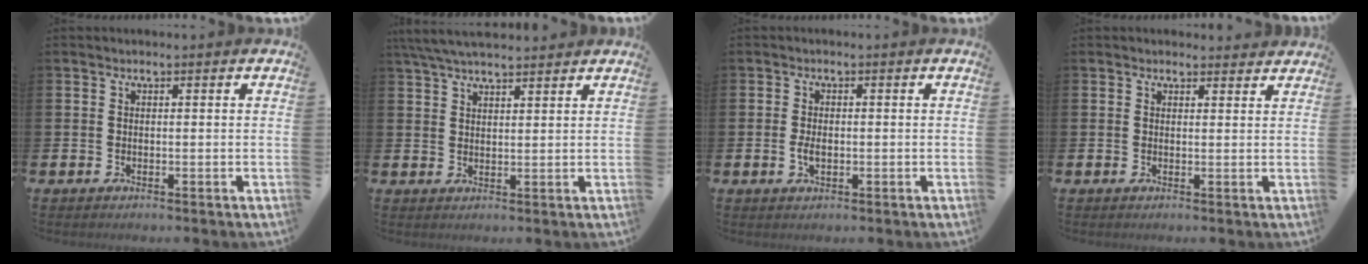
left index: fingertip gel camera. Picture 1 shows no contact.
{"total": 5.4, "force": [4.9, 1.1, 1.9], "torque": [-0.045, -0.013, 0.090]}
{"total": 2.1, "force": [-0.3, 1.2, 1.7], "torque": [-0.027, 0.000, -0.008]}
{"total": 1.5, "force": [1.4, 0.5, 0.0], "torque": [0.008, -0.003, 0.024]}